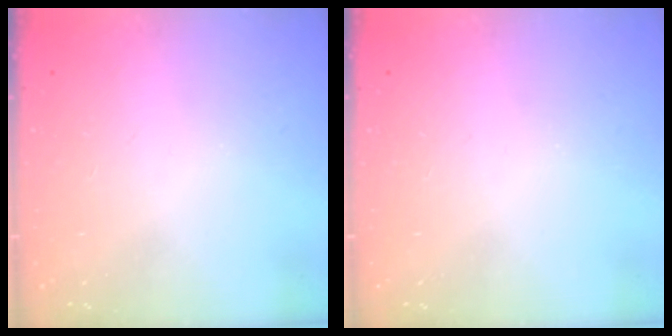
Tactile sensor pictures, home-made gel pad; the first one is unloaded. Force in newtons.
{"total": 0.0}